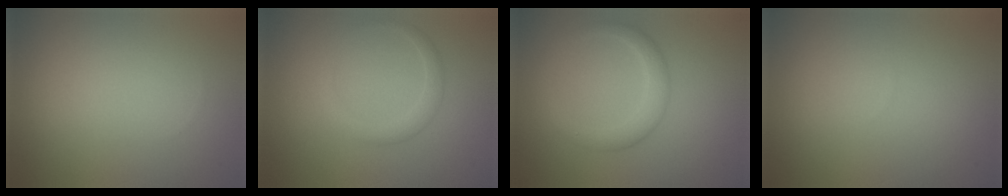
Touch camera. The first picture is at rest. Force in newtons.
{"total": 1.7, "press": 1.7, "slide": 0.2}
{"total": 2.7, "press": 2.6, "slide": 0.2}
{"total": 0.0}